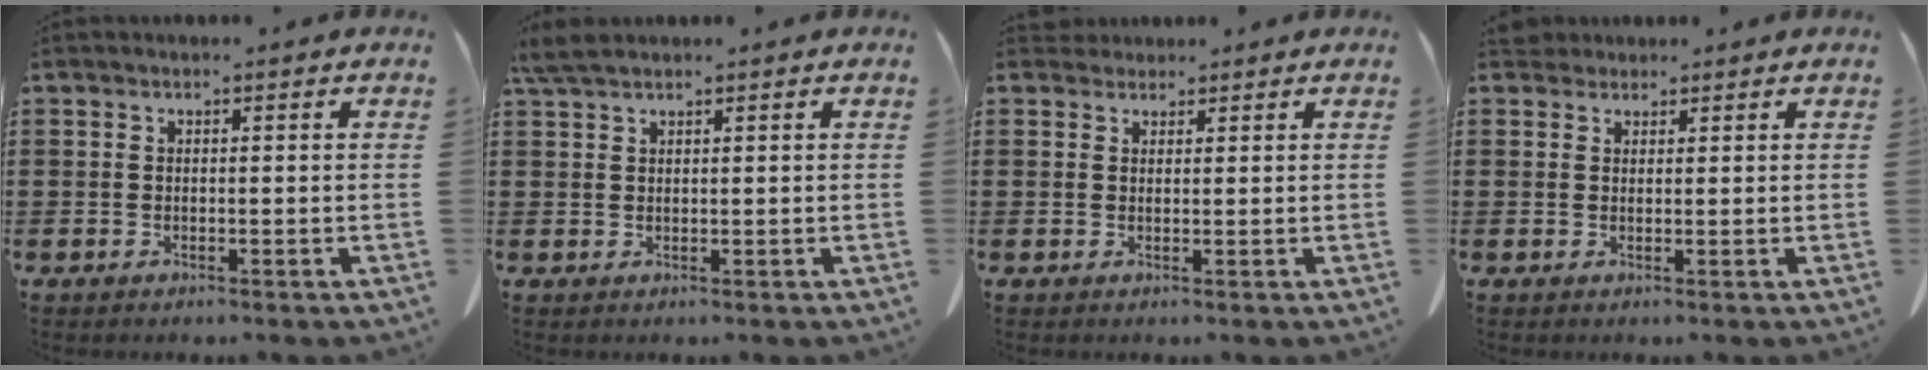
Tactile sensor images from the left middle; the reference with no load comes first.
{"total": 2.4, "force": [1.9, 0.4, 1.5], "torque": [-0.034, 0.001, 0.036]}
{"total": 1.6, "force": [1.4, 0.8, 0.0], "torque": [0.003, -0.001, 0.027]}
{"total": 2.0, "force": [1.7, 1.0, 0.2], "torque": [-0.010, 0.005, 0.034]}